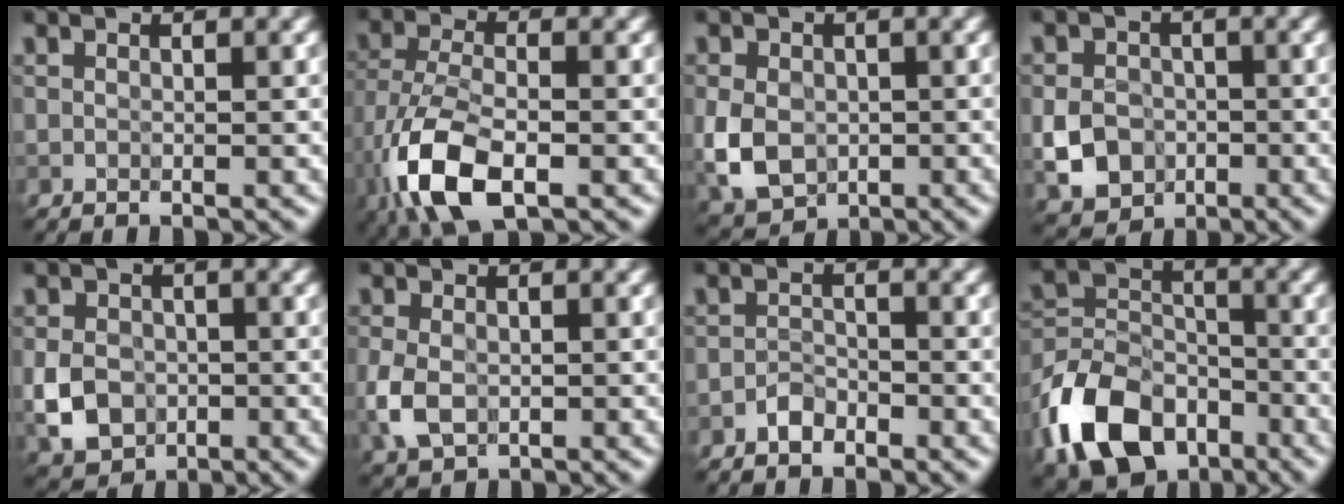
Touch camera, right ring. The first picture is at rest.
{"total": 8.8, "force": [-3.9, 4.0, 6.8], "torque": [-0.153, -0.011, -0.081]}
{"total": 5.5, "force": [-0.9, 4.2, 3.4], "torque": [-0.080, -0.010, -0.019]}
{"total": 4.7, "force": [-1.2, 3.9, 2.2], "torque": [-0.045, -0.002, -0.030]}
{"total": 4.7, "force": [-1.1, 3.8, 2.5], "torque": [-0.056, -0.005, -0.027]}
{"total": 3.7, "force": [-0.8, 2.6, 2.4], "torque": [-0.064, -0.010, -0.017]}
{"total": 1.5, "force": [-1.1, 0.8, 0.6], "torque": [-0.007, 0.005, -0.023]}
{"total": 10.2, "force": [-5.5, 6.7, 5.3], "torque": [-0.105, -0.004, -0.118]}